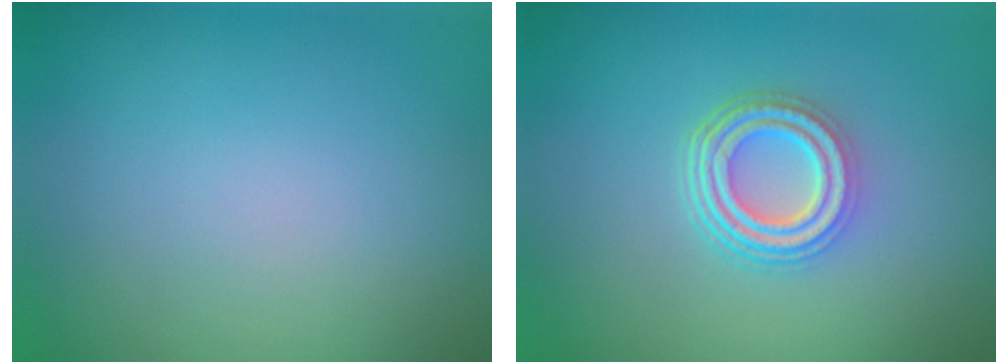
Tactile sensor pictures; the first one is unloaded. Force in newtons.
{"total": 4.8, "press": 3.4, "slide": 3.4}